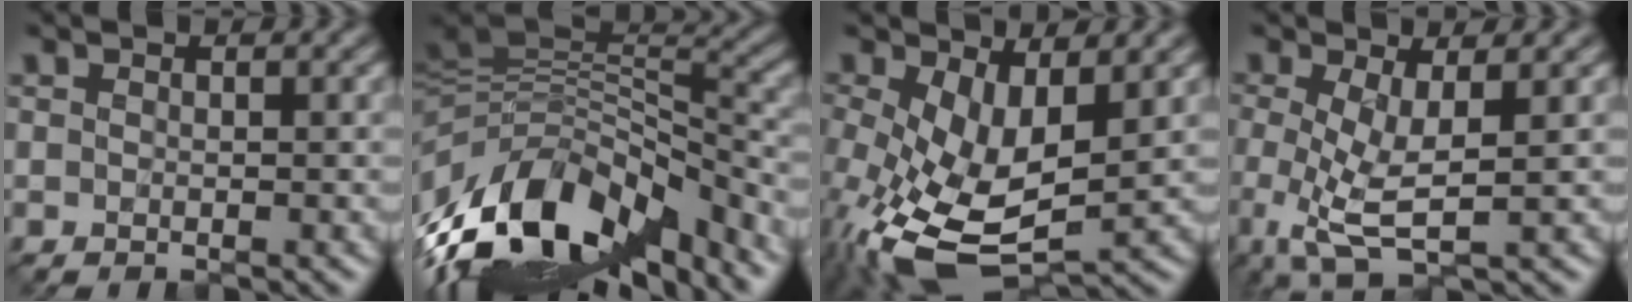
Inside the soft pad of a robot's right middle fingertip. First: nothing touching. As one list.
[{"total": 12.8, "force": [-6.6, 6.3, 9.0], "torque": [-0.190, 0.015, -0.124]}, {"total": 8.6, "force": [-1.1, 4.6, 7.2], "torque": [-0.174, -0.027, -0.010]}, {"total": 3.9, "force": [-0.6, 1.2, 3.7], "torque": [-0.081, -0.012, -0.008]}]